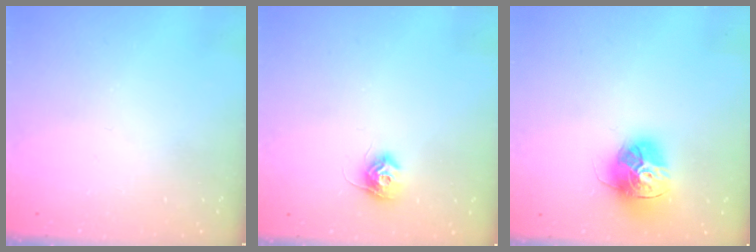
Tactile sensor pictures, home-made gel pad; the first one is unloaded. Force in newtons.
{"total": 8.7, "press": 8.6, "slide": 0.4}
{"total": 14.9, "press": 14.9, "slide": 1.2}